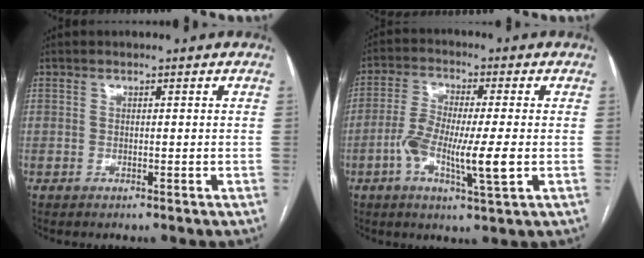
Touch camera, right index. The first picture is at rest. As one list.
[{"total": 9.7, "force": [-2.3, 1.1, 9.4], "torque": [-0.178, -0.006, -0.045]}]